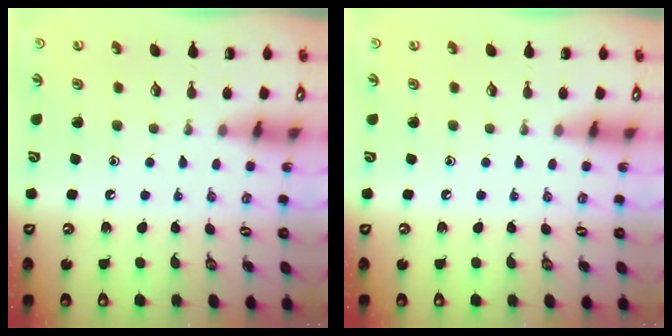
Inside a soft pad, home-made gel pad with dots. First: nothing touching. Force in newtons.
{"total": 0.0}